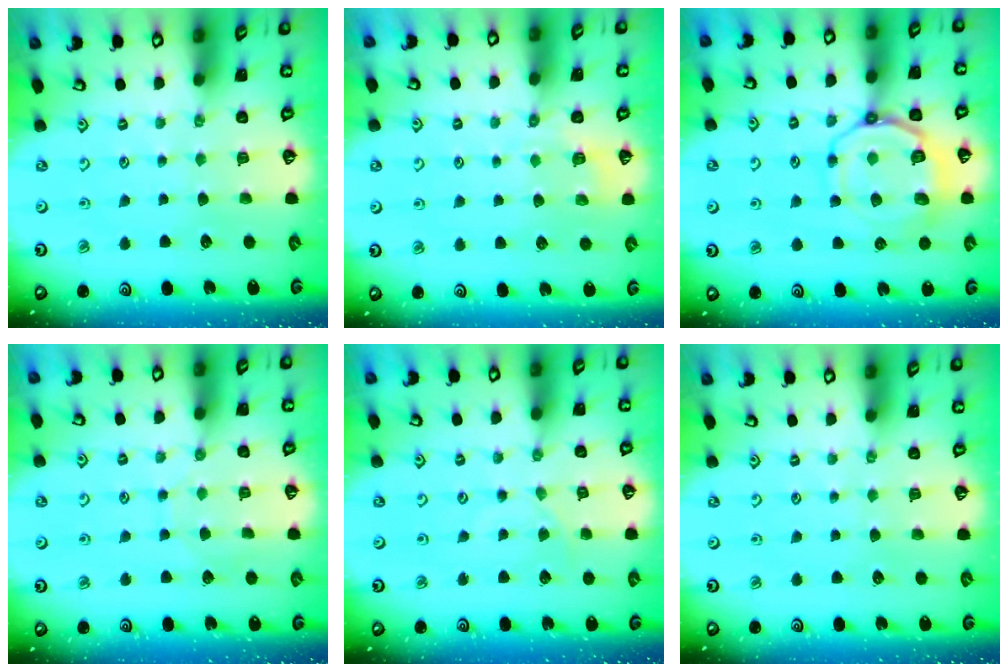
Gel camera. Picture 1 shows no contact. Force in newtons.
{"total": 3.4, "press": 2.8, "slide": 1.9}
{"total": 12.6, "press": 12.5, "slide": 1.4}
{"total": 5.0, "press": 5.0, "slide": 0.5}
{"total": 0.6, "press": 0.5, "slide": 0.2}
{"total": 0.0}